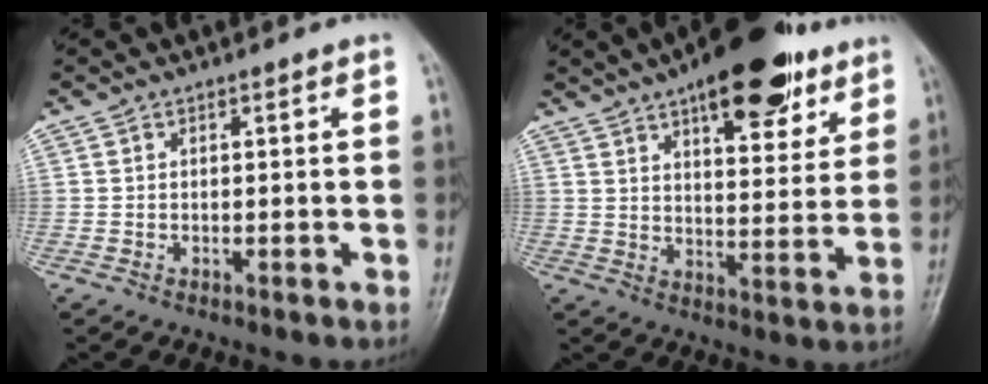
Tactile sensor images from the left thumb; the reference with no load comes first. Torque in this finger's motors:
{"motor_torque": [2.35, 0.98, 1.24, -1.11, 0.09]}